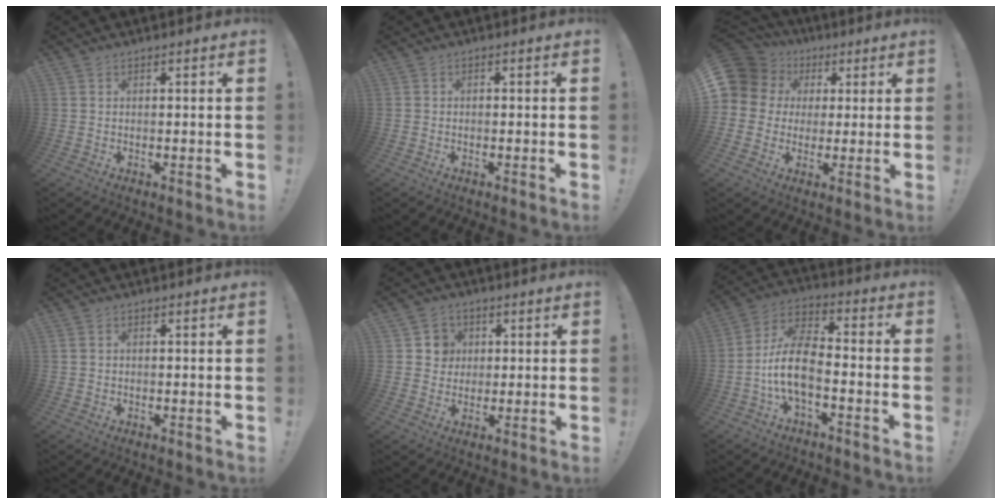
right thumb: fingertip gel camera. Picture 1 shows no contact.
{"total": 0.7, "force": [-0.5, 0.5, 0.1], "torque": [-0.010, 0.005, -0.007]}
{"total": 10.3, "force": [2.9, 9.2, 3.6], "torque": [-0.068, -0.013, 0.060]}
{"total": 1.0, "force": [0.3, 0.9, 0.3], "torque": [-0.016, 0.008, 0.007]}
{"total": 6.0, "force": [1.6, 5.7, 1.0], "torque": [-0.010, -0.009, 0.030]}
{"total": 12.9, "force": [-4.4, 6.4, 10.2], "torque": [-0.205, 0.024, -0.076]}